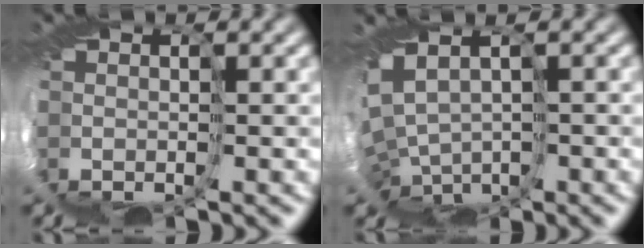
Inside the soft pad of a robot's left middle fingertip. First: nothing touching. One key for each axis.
{"total": 2.6, "fx": -0.3, "fy": 2.2, "fz": 1.5, "tx": -0.044, "ty": 0.005, "tz": 0.022}